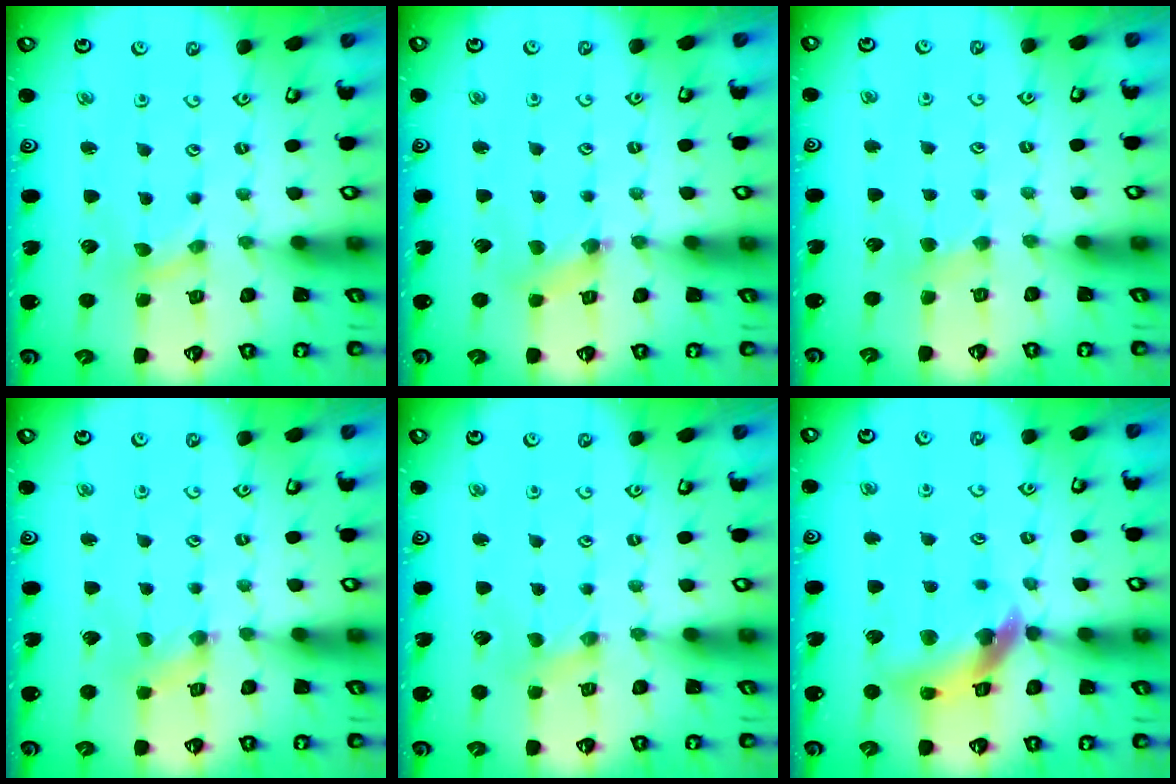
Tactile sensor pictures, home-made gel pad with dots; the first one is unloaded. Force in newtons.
{"total": 1.3, "press": 1.3, "slide": 0.3}
{"total": 2.8, "press": 2.7, "slide": 0.5}
{"total": 0.0}
{"total": 0.0}
{"total": 12.8, "press": 12.6, "slide": 1.7}